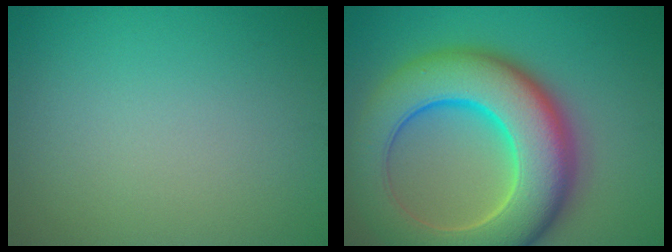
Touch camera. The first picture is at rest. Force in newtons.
{"total": 13.0, "press": 12.9, "slide": 0.3}